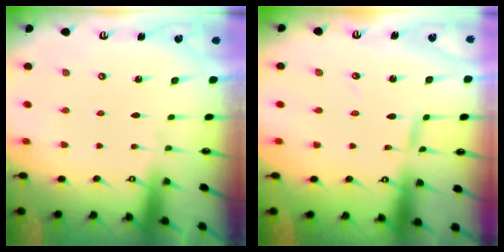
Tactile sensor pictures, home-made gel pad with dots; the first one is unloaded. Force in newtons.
{"total": 2.9, "press": 2.9, "slide": 0.1}